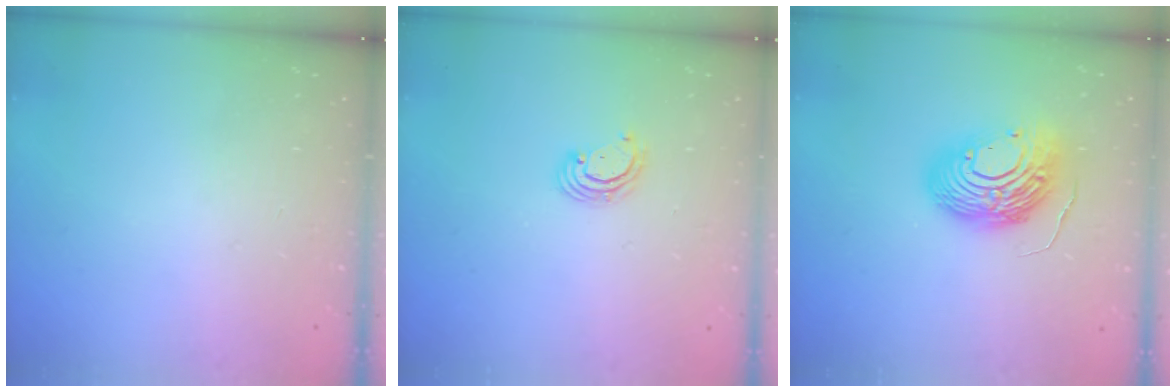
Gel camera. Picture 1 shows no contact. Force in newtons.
{"total": 2.6, "press": 2.6, "slide": 0.2}
{"total": 14.7, "press": 14.7, "slide": 1.3}